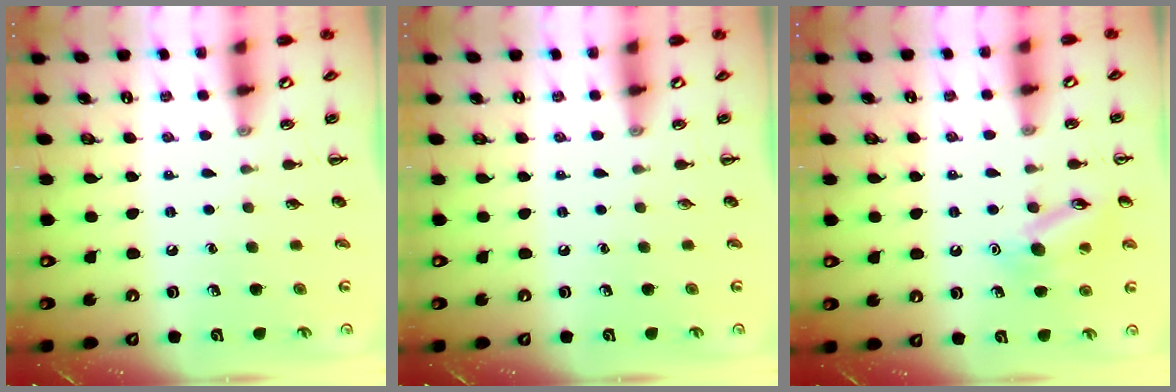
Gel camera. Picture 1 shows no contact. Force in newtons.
{"total": 0.0}
{"total": 12.2, "press": 12.1, "slide": 1.9}